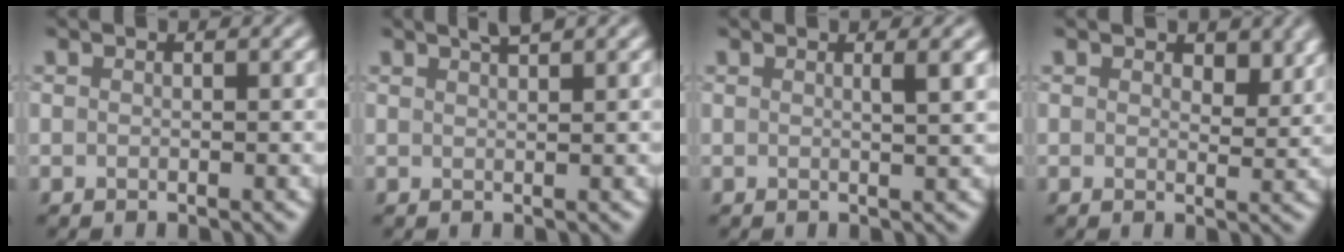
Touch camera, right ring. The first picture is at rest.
{"total": 2.2, "force": [1.5, 0.5, 1.5], "torque": [-0.011, 0.004, 0.020]}
{"total": 2.2, "force": [0.7, 0.6, 2.0], "torque": [-0.018, 0.005, 0.005]}
{"total": 2.1, "force": [1.2, 1.1, 1.3], "torque": [-0.019, -0.009, 0.018]}